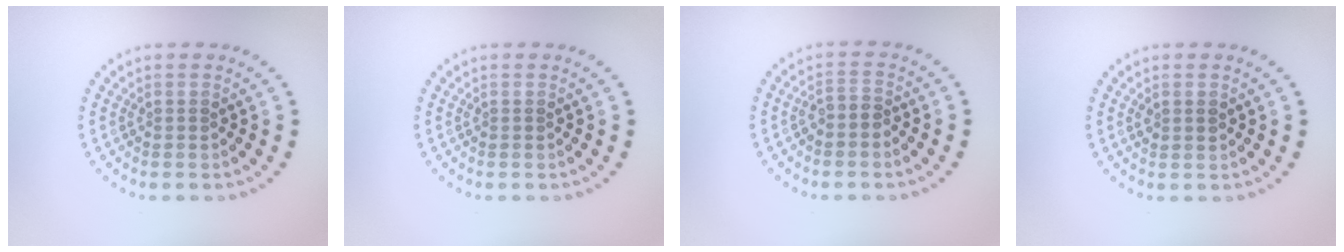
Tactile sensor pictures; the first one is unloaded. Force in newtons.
{"total": 0.0}
{"total": 1.5, "press": 1.2, "slide": 0.9}
{"total": 0.9, "press": 0.9, "slide": 0.3}